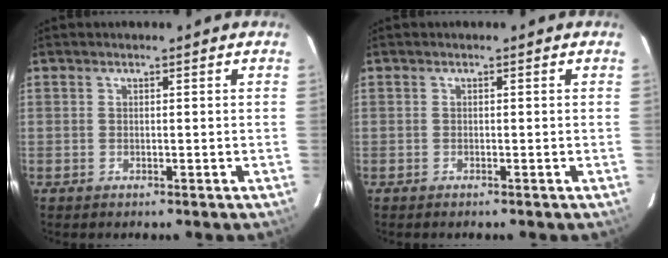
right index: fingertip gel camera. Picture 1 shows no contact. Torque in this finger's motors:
{"motor_torque": [-0.07, -0.04, 0.05, 0.01]}